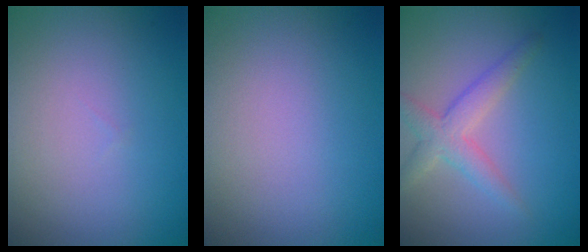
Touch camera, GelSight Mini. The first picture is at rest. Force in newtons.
{"total": 0.0}
{"total": 3.1, "press": 3.1, "slide": 0.1}